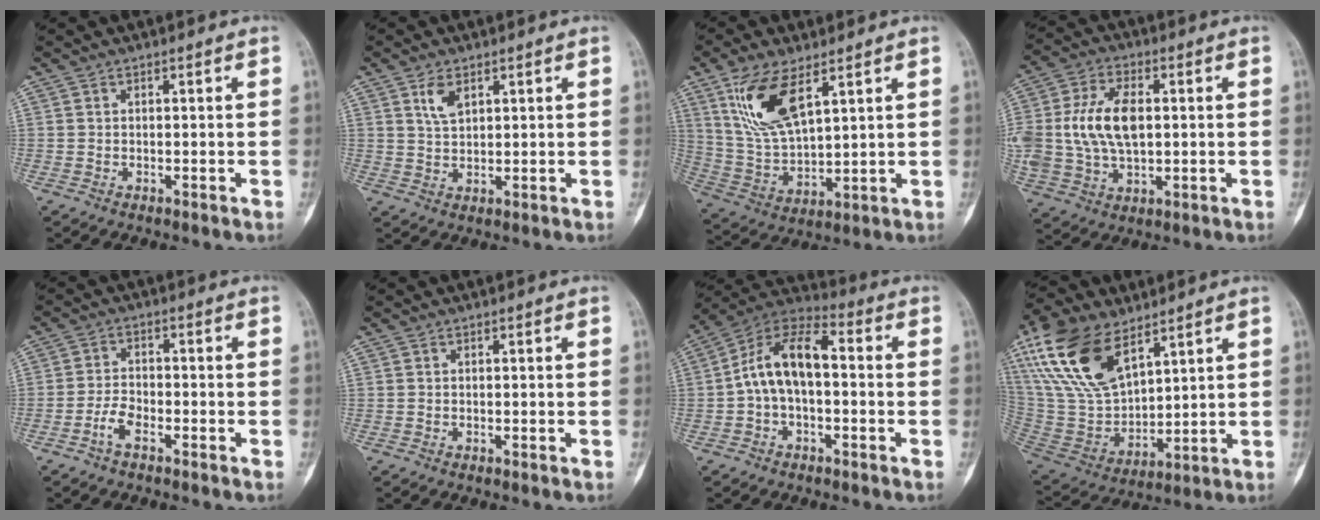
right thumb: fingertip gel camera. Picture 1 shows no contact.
{"total": 4.0, "force": [2.1, 2.0, 2.7], "torque": [-0.044, -0.010, 0.043]}
{"total": 13.7, "force": [6.9, 5.6, 10.4], "torque": [-0.198, -0.026, 0.144]}
{"total": 14.7, "force": [1.4, 8.9, 11.6], "torque": [-0.231, 0.007, 0.033]}
{"total": 3.6, "force": [-2.3, 1.6, 2.3], "torque": [-0.041, 0.015, -0.050]}
{"total": 0.0}
{"total": 12.1, "force": [-0.4, 6.7, 10.1], "torque": [-0.173, 0.045, -0.020]}
{"total": 21.0, "force": [11.6, 10.5, 13.9], "torque": [-0.276, -0.037, 0.233]}